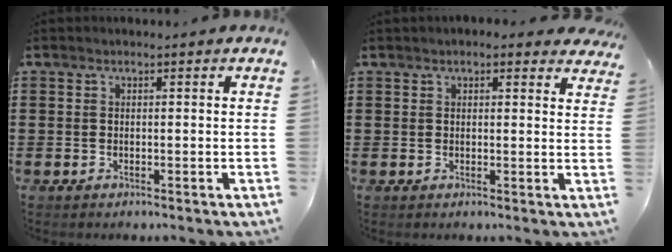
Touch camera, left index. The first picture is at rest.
{"total": 2.0, "force": [1.7, 0.5, 0.9], "torque": [-0.022, 0.005, 0.032]}